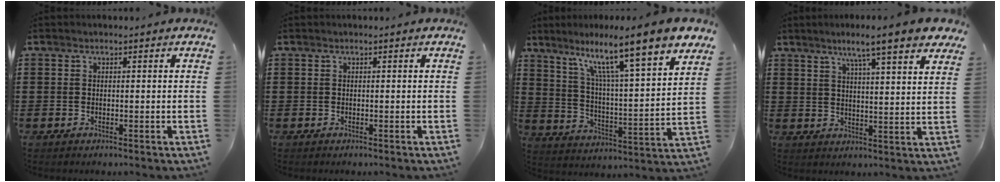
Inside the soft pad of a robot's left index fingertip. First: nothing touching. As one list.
[{"total": 0.0}, {"total": 10.7, "force": [8.2, -0.2, 6.9], "torque": [-0.146, -0.063, 0.123]}, {"total": 6.5, "force": [5.1, -0.4, 3.9], "torque": [-0.094, -0.014, 0.084]}]